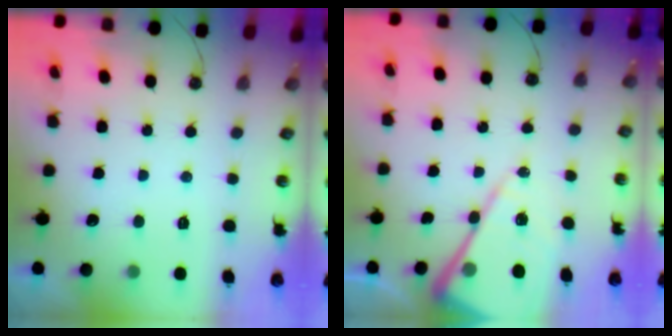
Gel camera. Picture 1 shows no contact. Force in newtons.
{"total": 15.5, "press": 15.4, "slide": 1.5}